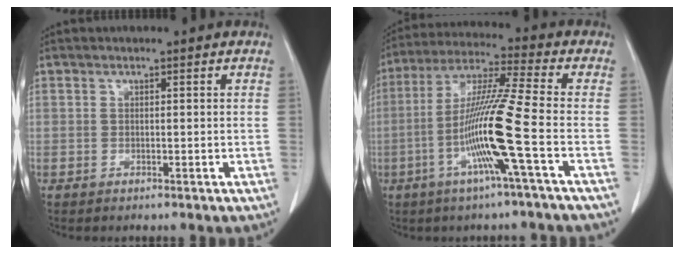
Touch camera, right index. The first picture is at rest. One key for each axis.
{"total": 13.1, "fx": -3.9, "fy": -1.8, "fz": 12.4, "tx": -0.243, "ty": -0.006, "tz": -0.084}